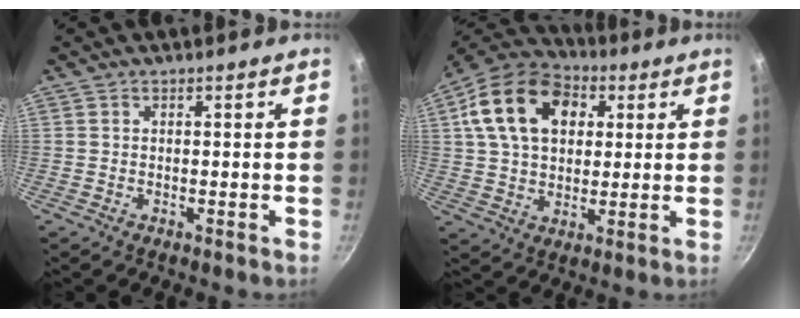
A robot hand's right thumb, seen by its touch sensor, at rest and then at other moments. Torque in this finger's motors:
{"motor_torque": [-0.79, 2.79, 1.74, 0.71, 0.15]}